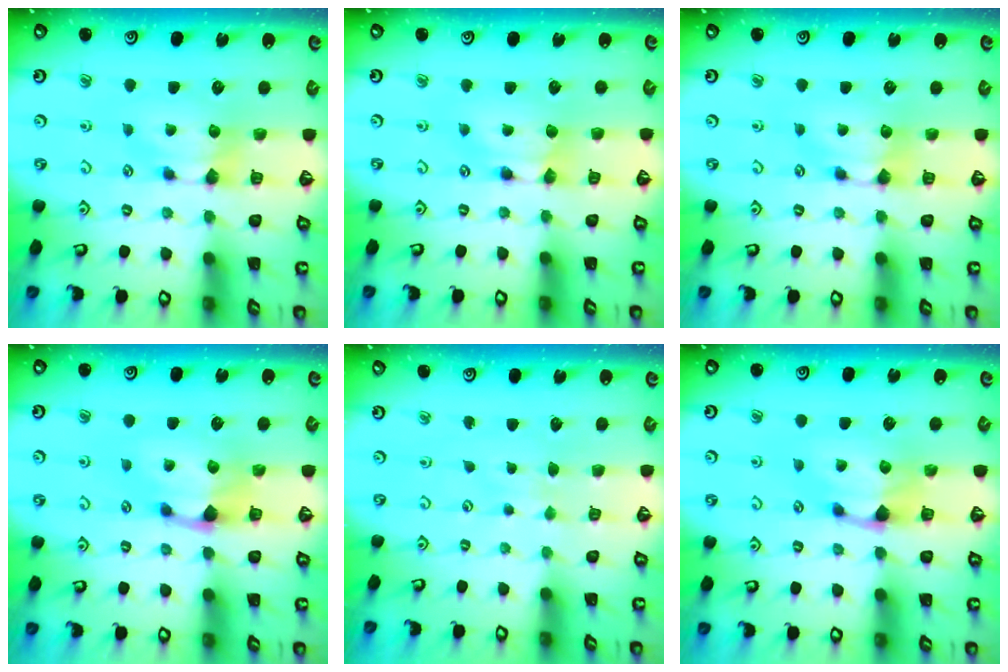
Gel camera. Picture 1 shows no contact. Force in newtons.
{"total": 1.7, "press": 1.7, "slide": 0.1}
{"total": 0.6, "press": 0.1, "slide": 0.6}
{"total": 1.6, "press": 1.0, "slide": 1.3}
{"total": 3.3, "press": 3.2, "slide": 0.5}
{"total": 1.2, "press": 0.0, "slide": 1.2}